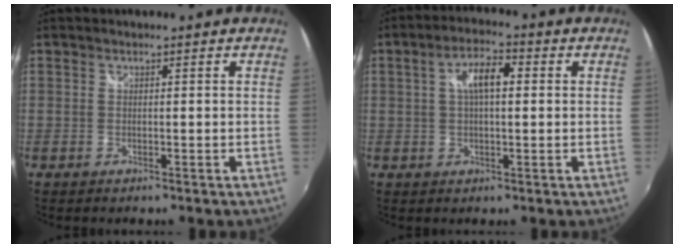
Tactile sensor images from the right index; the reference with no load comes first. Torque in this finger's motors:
{"motor_torque": [0.43, 0.00, 0.35, 0.08]}